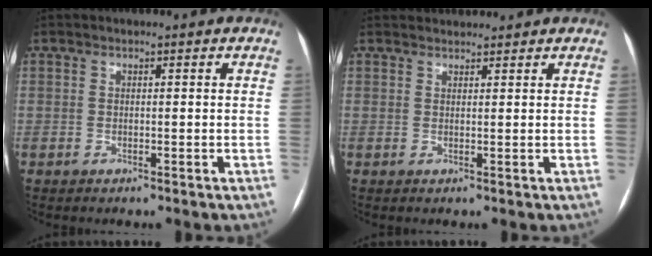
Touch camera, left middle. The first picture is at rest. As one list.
[{"total": 2.6, "force": [2.5, 0.4, 0.0], "torque": [-0.003, 0.027, 0.043]}]